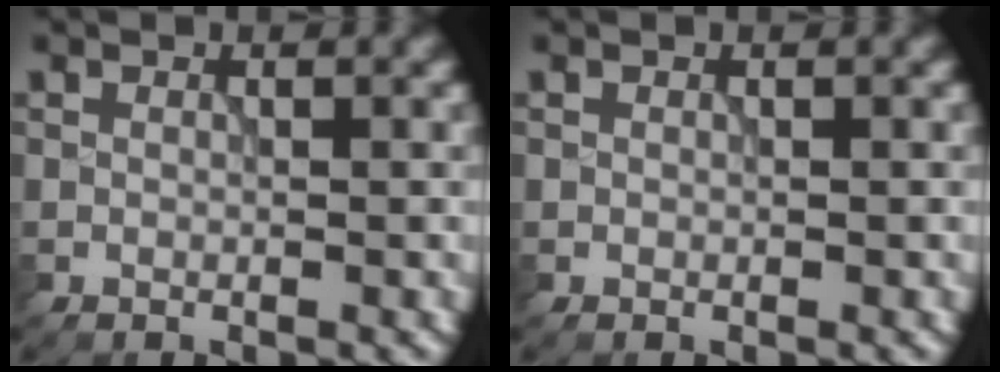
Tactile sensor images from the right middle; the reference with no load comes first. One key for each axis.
{"total": 0.0}